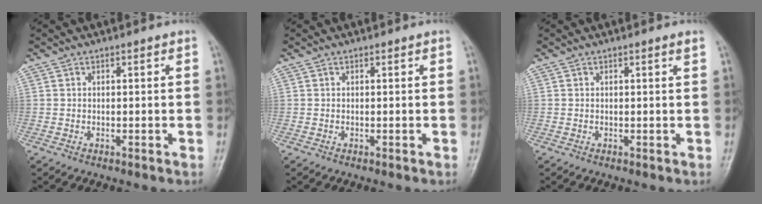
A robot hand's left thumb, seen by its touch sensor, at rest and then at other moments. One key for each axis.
{"total": 0.0}
{"total": 0.6, "fx": 0.3, "fy": -0.1, "fz": 0.5, "tx": -0.012, "ty": -0.002, "tz": 0.005}